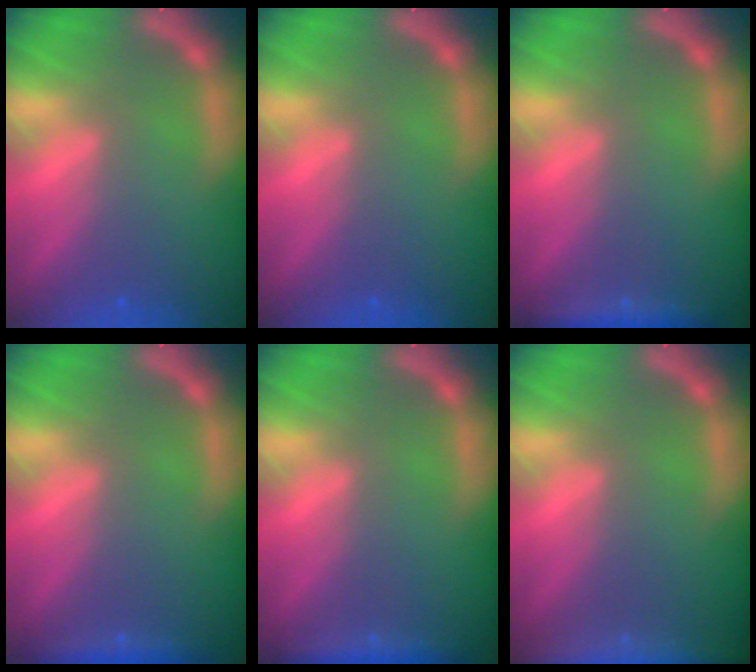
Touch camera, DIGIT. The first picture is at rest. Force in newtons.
{"total": 0.0}
{"total": 2.4}
{"total": 1.9}
{"total": 2.4}
{"total": 7.9}